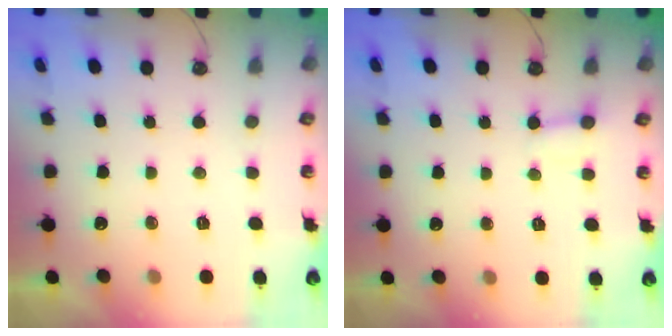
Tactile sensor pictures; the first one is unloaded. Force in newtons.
{"total": 1.7, "press": 1.7, "slide": 0.0}